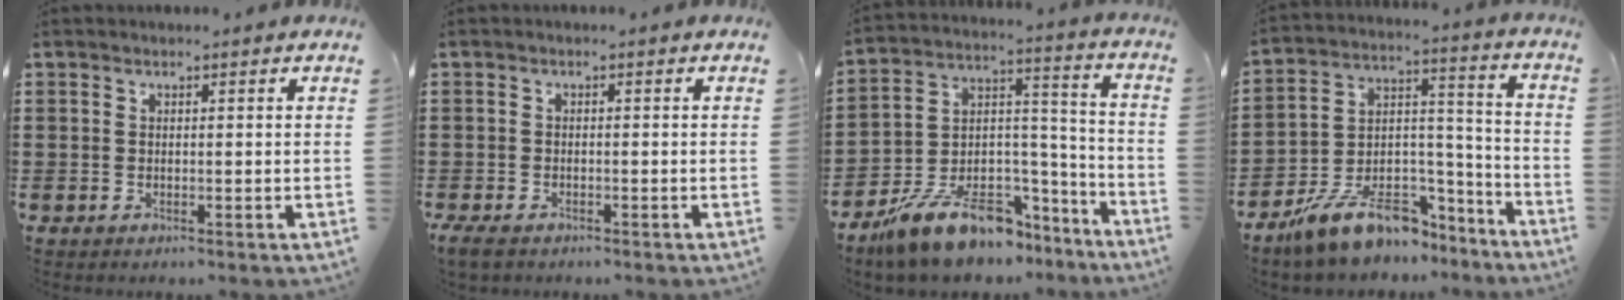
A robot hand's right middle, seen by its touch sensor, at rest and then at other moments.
{"total": 1.5, "force": [-1.2, 0.6, 0.6], "torque": [-0.029, -0.004, -0.028]}
{"total": 12.0, "force": [-9.0, 5.5, 5.7], "torque": [-0.123, 0.026, -0.163]}
{"total": 10.4, "force": [-8.2, 4.9, 4.2], "torque": [-0.086, 0.026, -0.152]}